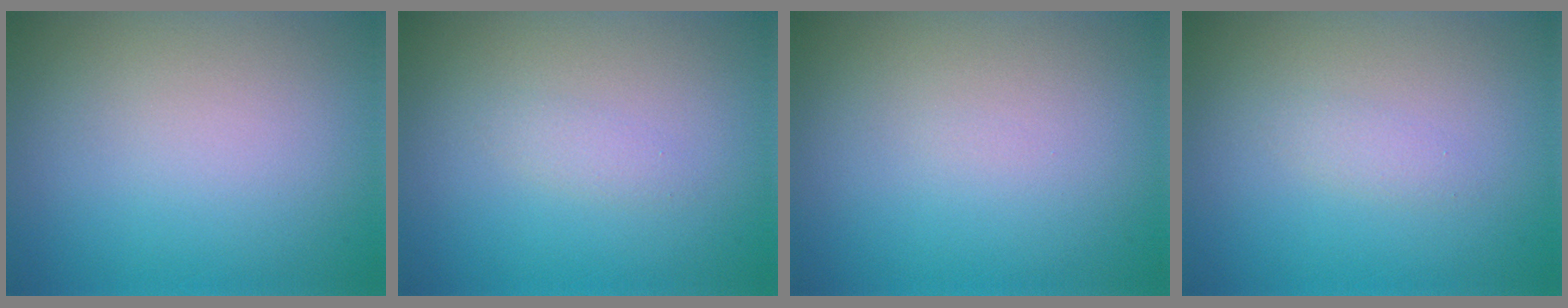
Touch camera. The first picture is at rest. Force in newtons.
{"total": 0.9, "press": 0.9, "slide": 0.0}
{"total": 0.0}
{"total": 0.9, "press": 0.9, "slide": 0.0}